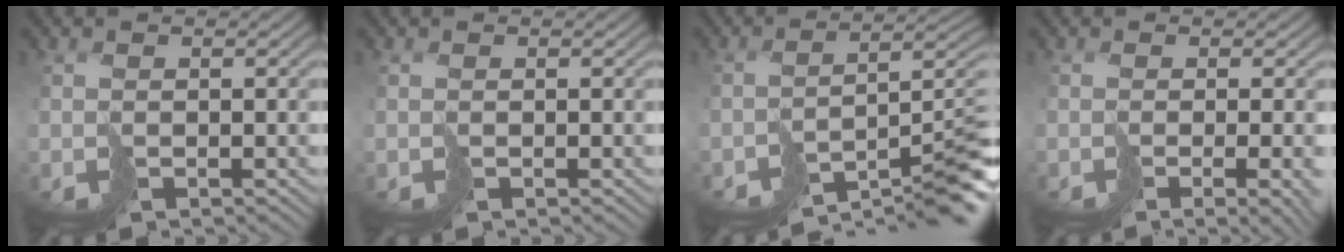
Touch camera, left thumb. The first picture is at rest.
{"total": 0.0}
{"total": 11.0, "force": [-7.6, 2.5, 7.5], "torque": [-0.111, -0.002, -0.114]}
{"total": 5.9, "force": [-1.8, 1.9, 5.2], "torque": [-0.054, -0.012, -0.017]}